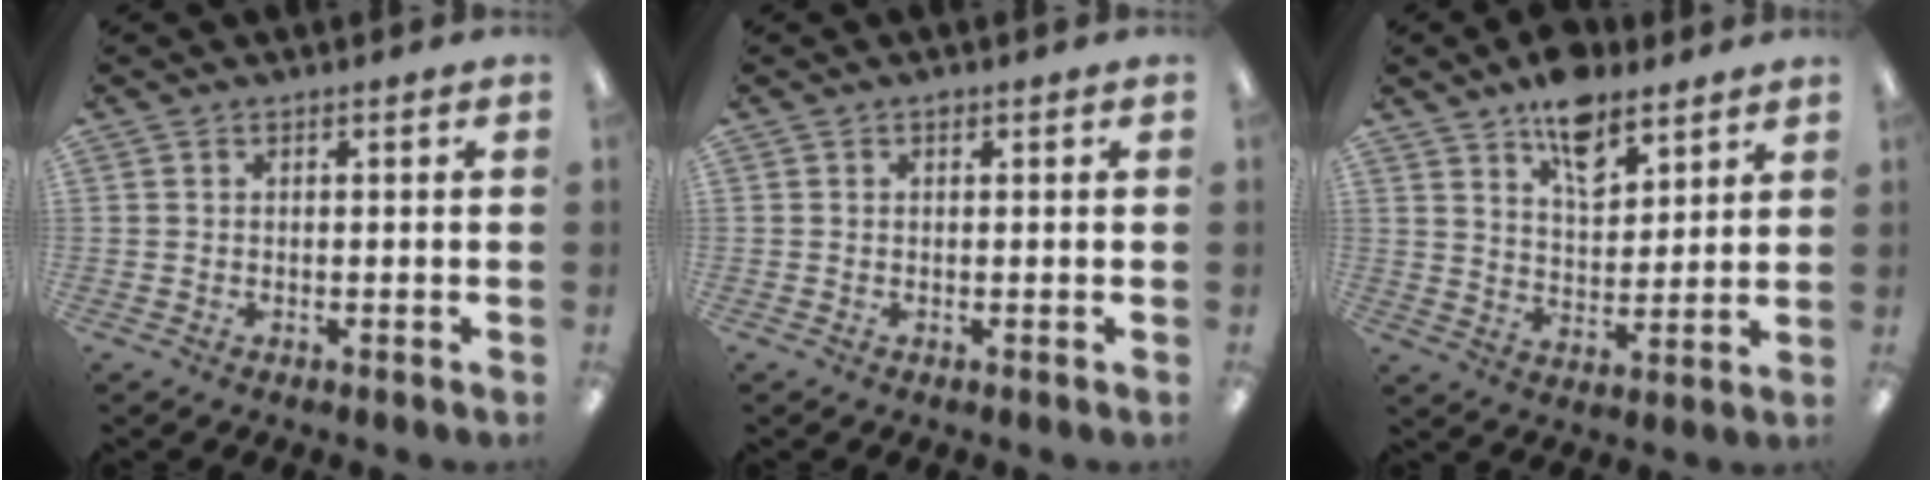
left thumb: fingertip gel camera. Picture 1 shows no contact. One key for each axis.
{"total": 0.7, "fx": 0.5, "fy": 0.4, "fz": 0.3, "tx": -0.007, "ty": 0.003, "tz": 0.009}
{"total": 11.0, "fx": 8.0, "fy": 5.4, "fz": 5.3, "tx": -0.071, "ty": -0.042, "tz": 0.140}